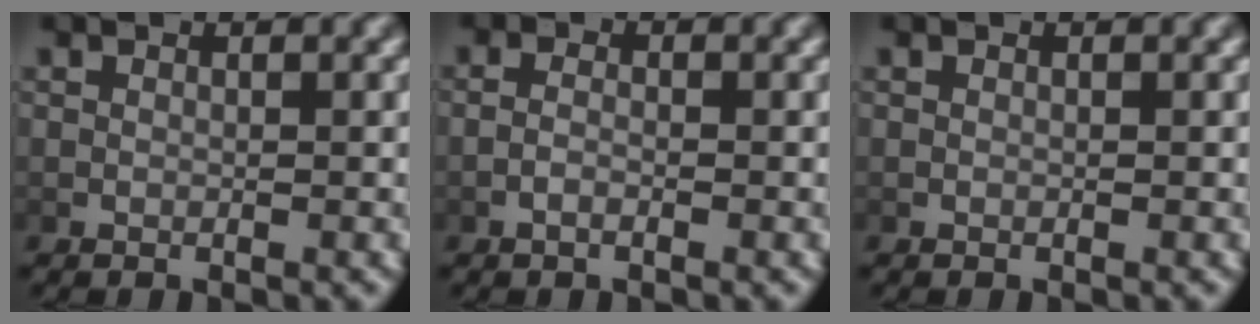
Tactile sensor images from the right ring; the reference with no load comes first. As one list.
[{"total": 1.2, "force": [-0.6, 0.5, 0.9], "torque": [-0.024, -0.009, -0.007]}, {"total": 0.0}]